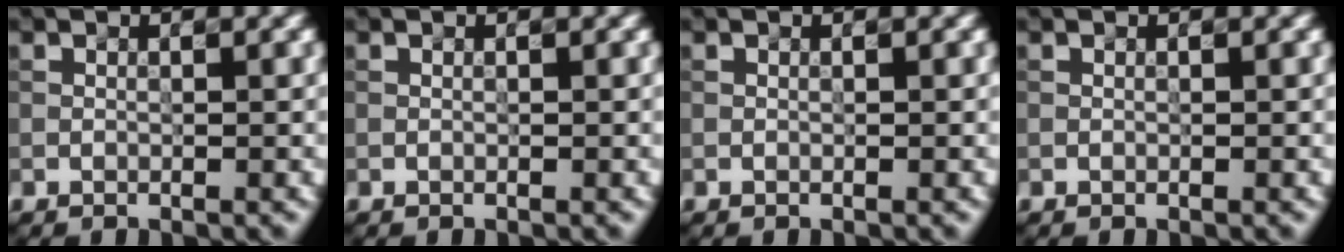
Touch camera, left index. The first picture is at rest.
{"total": 0.0}
{"total": 0.0}
{"total": 0.0}